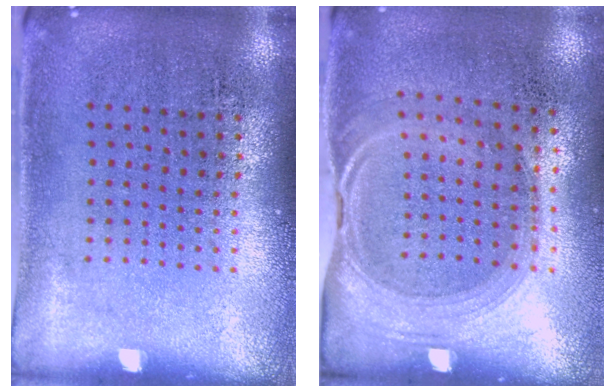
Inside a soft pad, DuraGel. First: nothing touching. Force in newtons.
{"total": 1.5, "press": 1.3, "slide": 0.7}